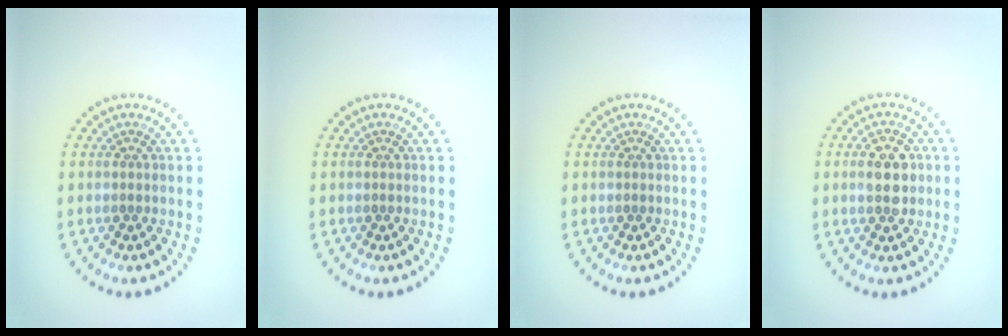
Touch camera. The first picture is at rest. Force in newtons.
{"total": 0.0}
{"total": 0.0}
{"total": 3.6, "press": 3.6, "slide": 0.2}